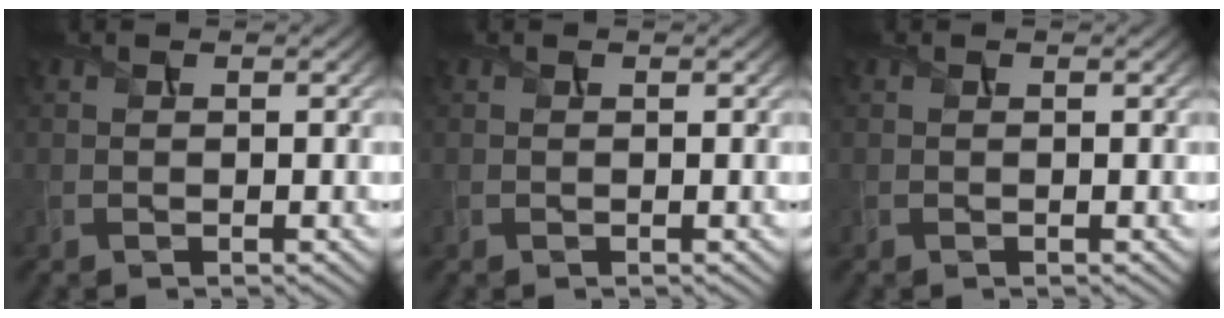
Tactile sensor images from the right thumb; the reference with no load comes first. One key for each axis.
{"total": 0.0}
{"total": 0.0}